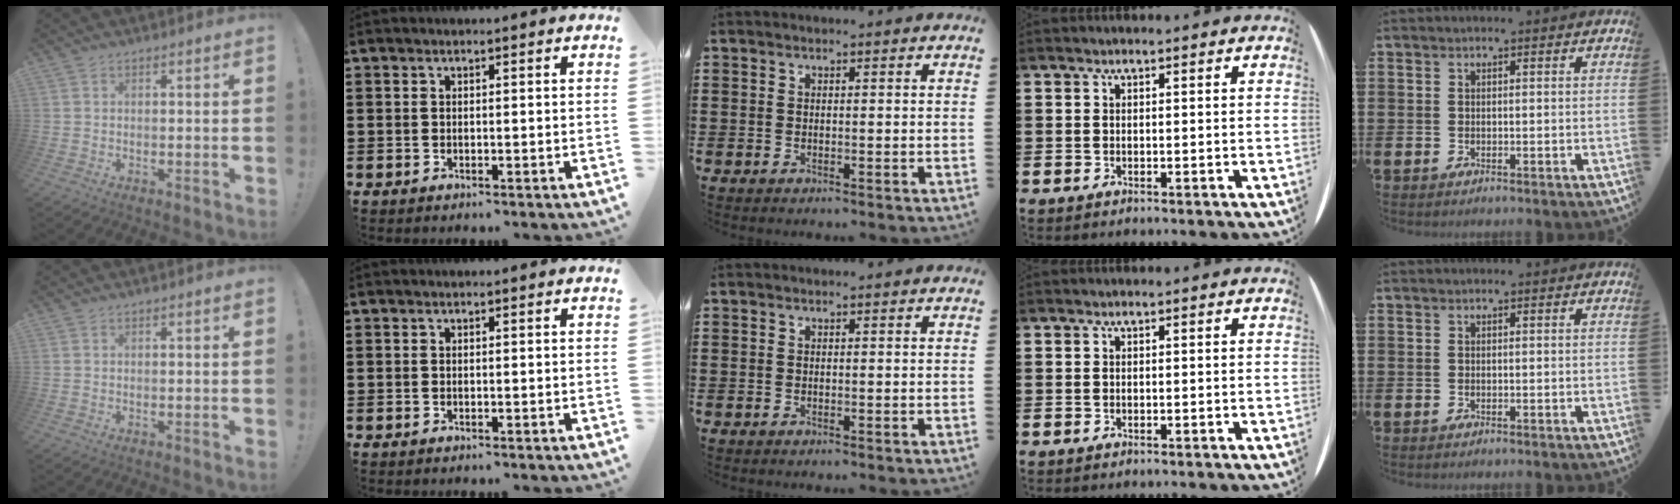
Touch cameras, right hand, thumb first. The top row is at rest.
{}